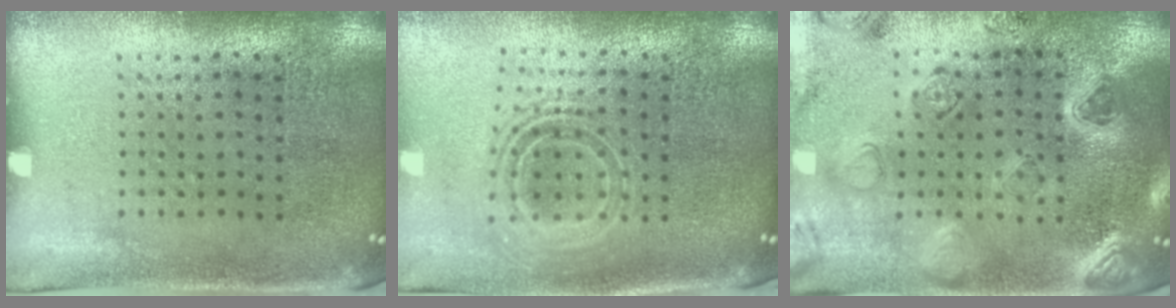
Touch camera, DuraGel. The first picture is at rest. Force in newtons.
{"total": 2.0, "press": 1.5, "slide": 1.4}
{"total": 2.3, "press": 2.2, "slide": 0.4}